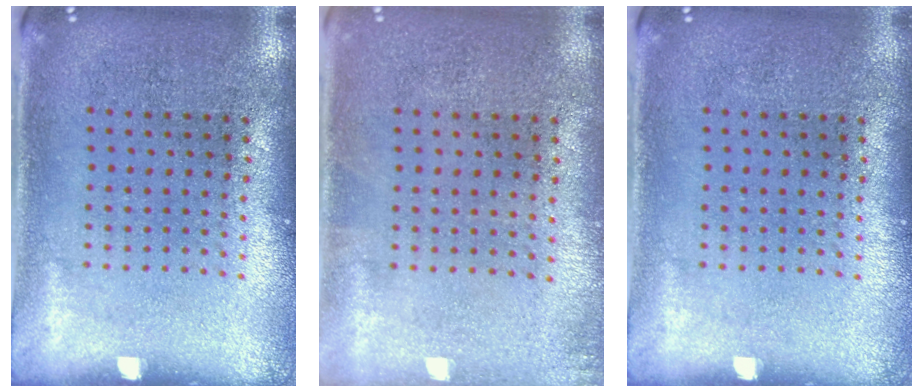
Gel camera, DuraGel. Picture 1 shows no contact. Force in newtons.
{"total": 0.7, "press": 0.7, "slide": 0.1}
{"total": 0.0}